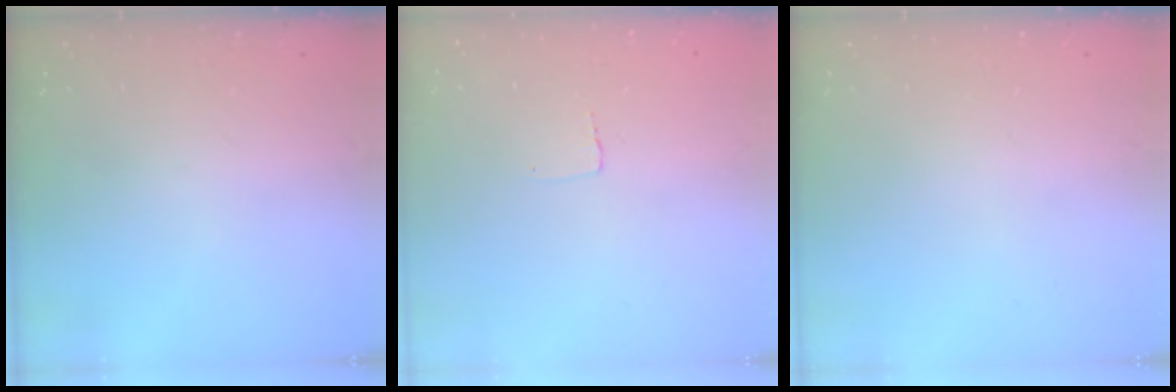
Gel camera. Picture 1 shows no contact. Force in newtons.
{"total": 2.3, "press": 2.3, "slide": 0.1}
{"total": 0.0}